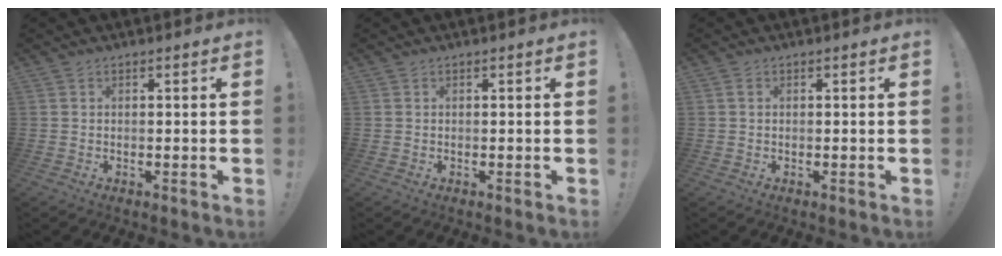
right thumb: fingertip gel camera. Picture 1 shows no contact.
{"total": 0.0}
{"total": 1.1, "force": [0.3, 0.7, 0.8], "torque": [-0.013, 0.003, 0.005]}